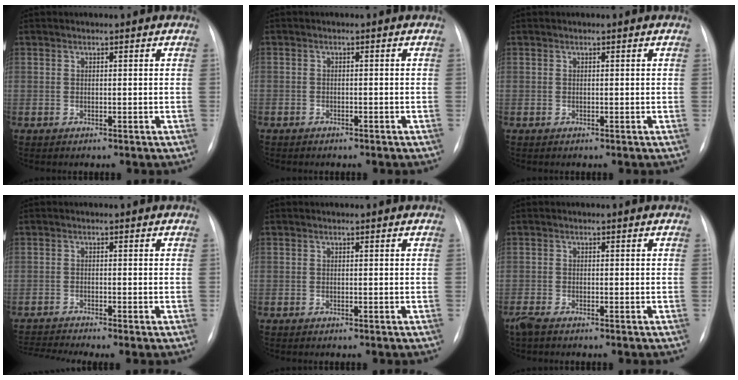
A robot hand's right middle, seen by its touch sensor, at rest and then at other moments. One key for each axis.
{"total": 1.7, "fx": -1.3, "fy": 0.9, "fz": 0.5, "tx": -0.012, "ty": 0.002, "tz": -0.016}
{"total": 0.0}
{"total": 4.1, "fx": -3.6, "fy": -1.4, "fz": 1.4, "tx": -0.030, "ty": -0.010, "tz": -0.066}
{"total": 0.0}
{"total": 2.2, "fx": -1.7, "fy": 0.6, "fz": 1.3, "tx": -0.035, "ty": -0.008, "tz": -0.032}